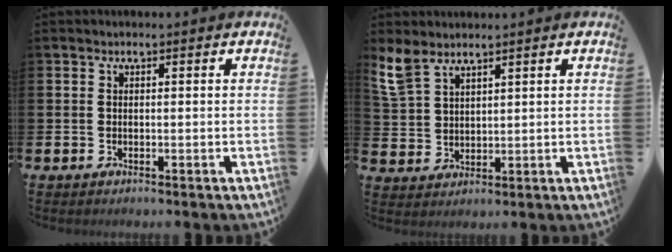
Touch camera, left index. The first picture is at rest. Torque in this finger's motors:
{"motor_torque": [0.59, -0.64, 0.02, -0.02]}